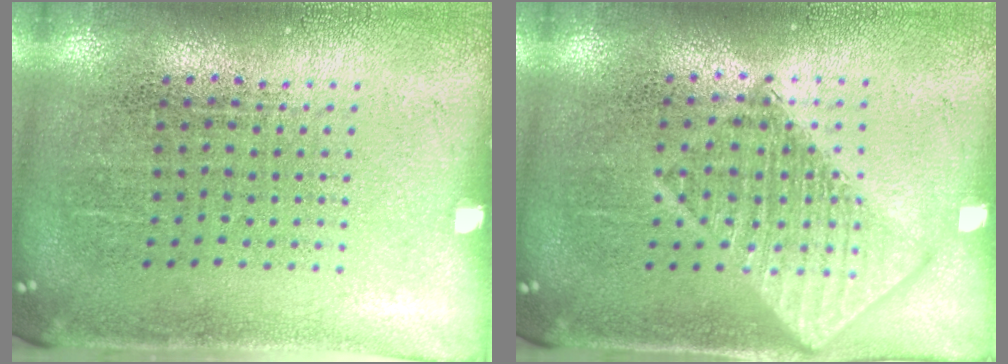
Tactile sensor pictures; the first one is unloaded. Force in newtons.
{"total": 1.6, "press": 1.6, "slide": 0.2}